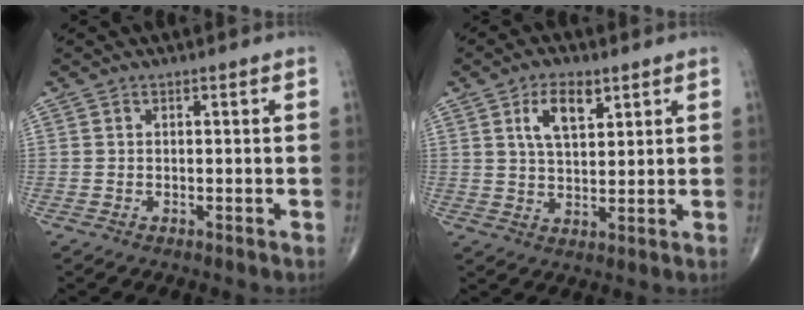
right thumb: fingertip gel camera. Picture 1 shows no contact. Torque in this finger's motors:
{"motor_torque": [-0.04, 0.11, 0.17, 0.07, 0.10]}